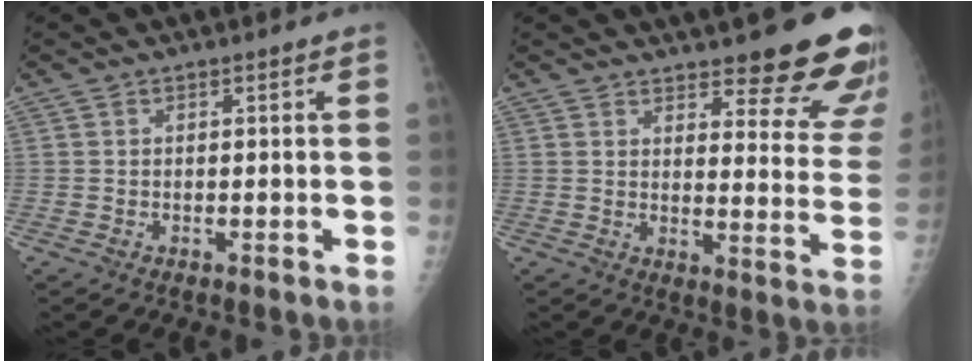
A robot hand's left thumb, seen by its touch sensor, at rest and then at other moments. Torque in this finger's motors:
{"motor_torque": [0.34, 0.40, 0.07, -0.27, 0.07]}